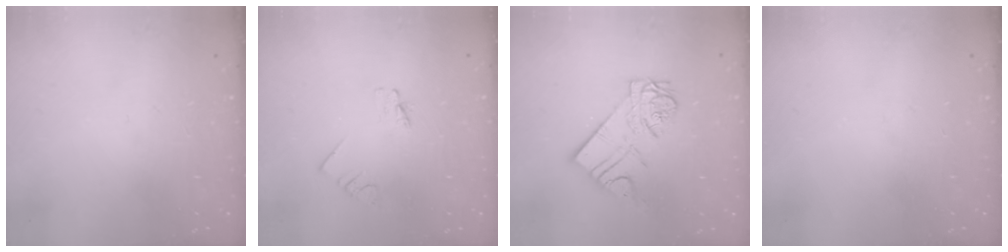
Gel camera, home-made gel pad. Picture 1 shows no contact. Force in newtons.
{"total": 1.1, "press": 1.1, "slide": 0.0}
{"total": 11.0, "press": 11.0, "slide": 1.1}
{"total": 0.0}